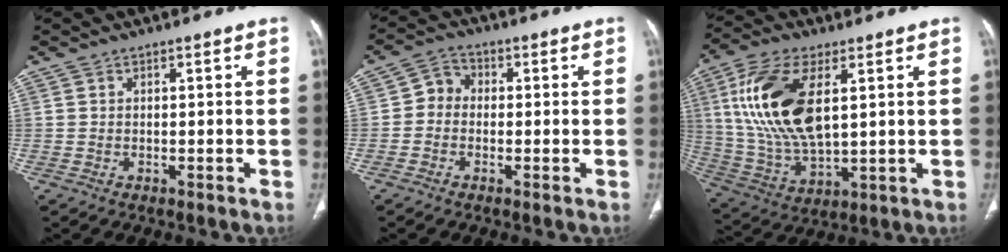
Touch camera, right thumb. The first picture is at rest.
{"total": 4.2, "force": [-0.5, 3.6, 2.0], "torque": [-0.017, 0.013, -0.024]}
{"total": 18.7, "force": [4.8, 8.9, 15.7], "torque": [-0.322, -0.015, 0.098]}